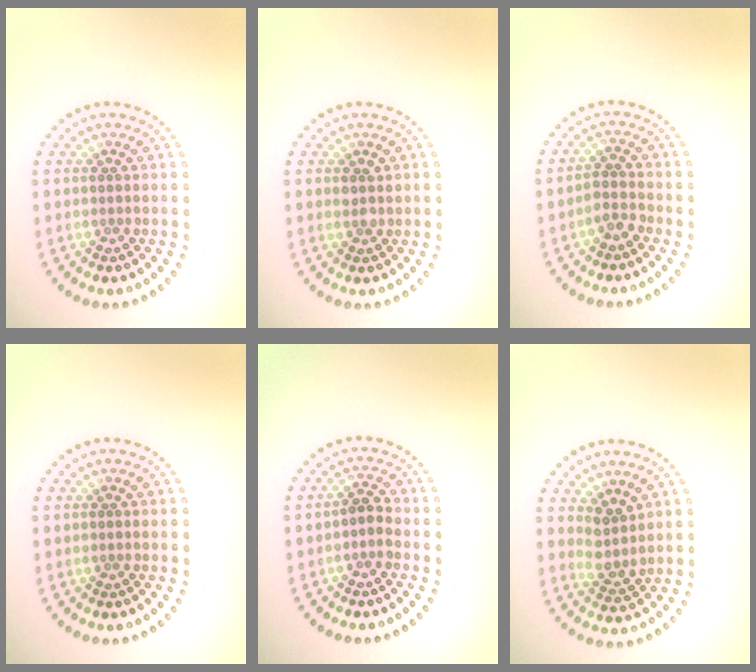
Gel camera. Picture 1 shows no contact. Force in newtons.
{"total": 1.3, "press": 1.1, "slide": 0.6}
{"total": 1.8, "press": 1.4, "slide": 1.0}
{"total": 0.0}
{"total": 1.4, "press": 1.3, "slide": 0.7}
{"total": 2.5, "press": 2.0, "slide": 1.5}